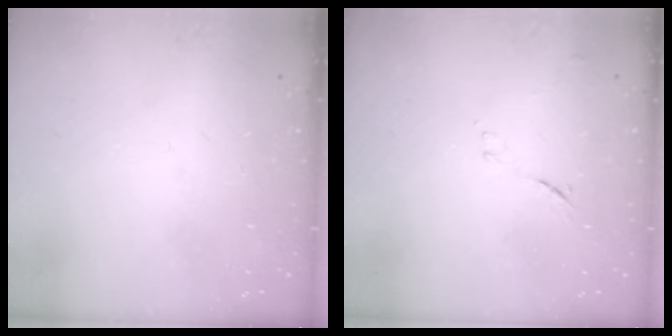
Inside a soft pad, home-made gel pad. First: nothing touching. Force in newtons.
{"total": 7.5, "press": 7.5, "slide": 0.8}